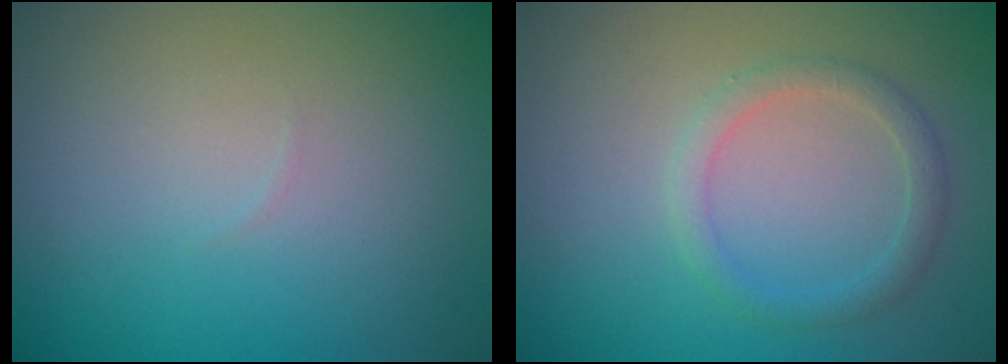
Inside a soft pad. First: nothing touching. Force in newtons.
{"total": 1.9, "press": 1.9, "slide": 0.0}